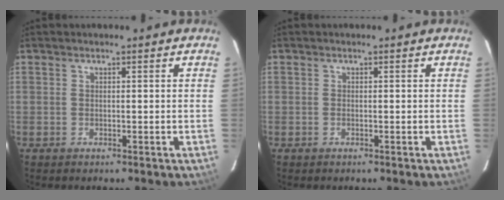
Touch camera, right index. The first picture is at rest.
{"total": 0.0}